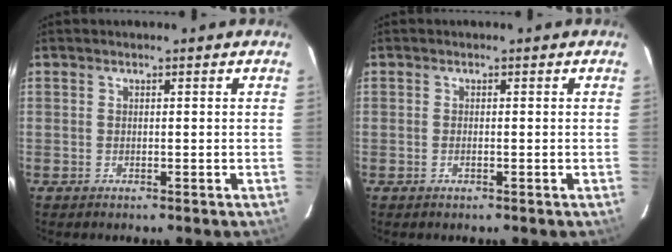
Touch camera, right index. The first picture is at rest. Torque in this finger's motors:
{"motor_torque": [-0.22, 0.10, -0.05, 0.00]}